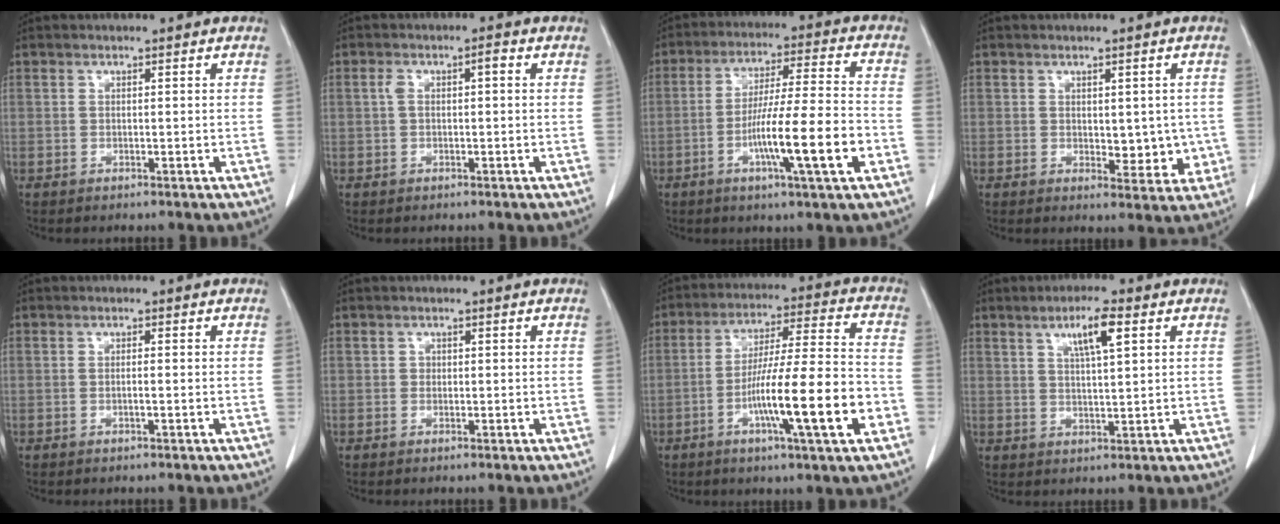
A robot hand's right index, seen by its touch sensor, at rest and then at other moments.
{"total": 2.8, "force": [0.5, 1.1, 2.6], "torque": [-0.053, 0.021, 0.009]}
{"total": 13.3, "force": [-4.4, 0.1, 12.6], "torque": [-0.215, -0.006, -0.076]}
{"total": 5.3, "force": [-0.2, 3.0, 4.3], "torque": [-0.040, -0.006, 0.007]}
{"total": 0.8, "force": [-0.2, 0.0, 0.8], "torque": [-0.016, 0.001, -0.002]}
{"total": 0.6, "force": [0.0, 0.6, 0.2], "torque": [0.002, 0.003, 0.001]}
{"total": 16.1, "force": [-5.3, 0.5, 15.2], "torque": [-0.260, -0.005, -0.087]}
{"total": 5.7, "force": [2.7, 0.5, 5.0], "torque": [-0.089, 0.004, 0.047]}